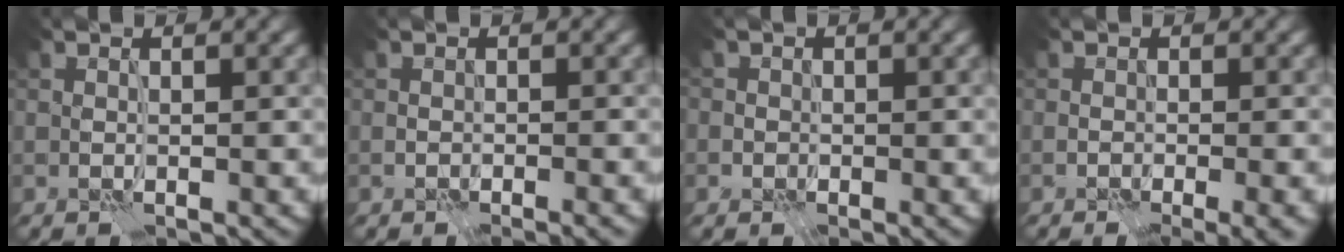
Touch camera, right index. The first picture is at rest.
{"total": 1.5, "force": [-0.9, 0.8, 0.9], "torque": [-0.014, -0.006, -0.006]}
{"total": 1.3, "force": [0.0, 1.3, 0.1], "torque": [0.008, 0.001, -0.003]}
{"total": 3.5, "force": [-1.8, 1.2, 2.8], "torque": [-0.027, -0.010, -0.016]}